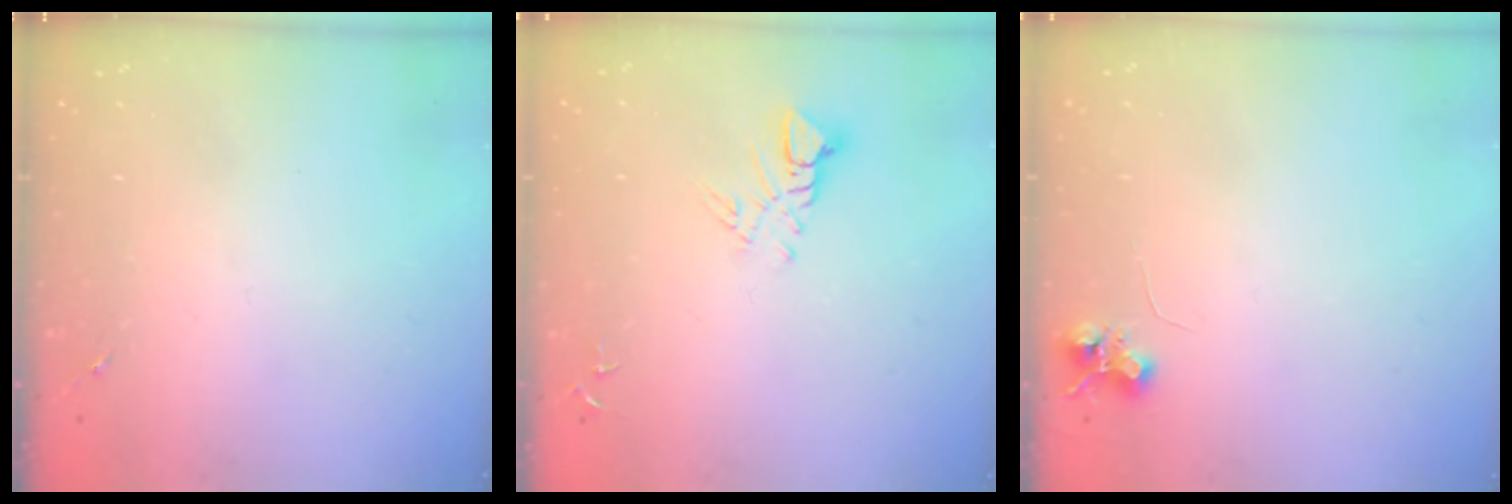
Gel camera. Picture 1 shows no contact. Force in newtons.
{"total": 6.0, "press": 6.0, "slide": 0.2}
{"total": 6.5, "press": 6.4, "slide": 0.9}